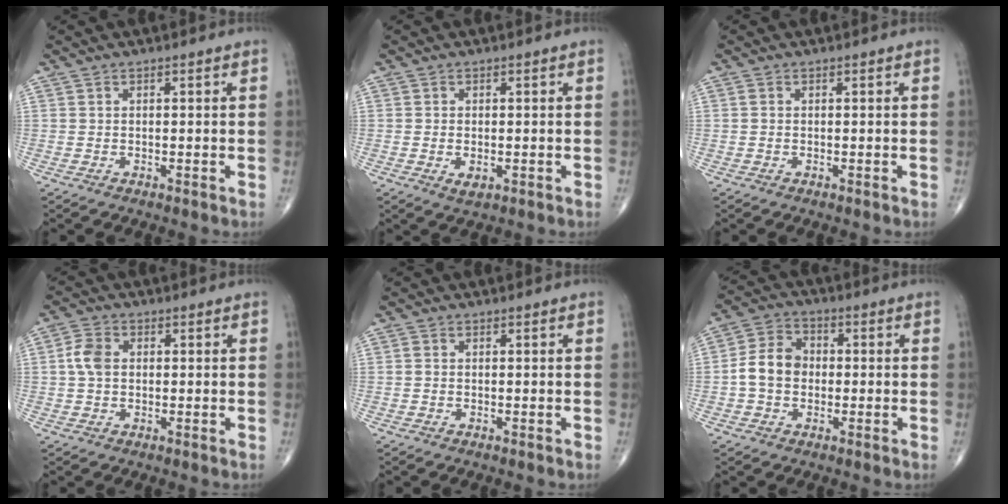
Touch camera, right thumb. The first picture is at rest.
{"total": 2.3, "force": [-0.5, 1.3, 1.8], "torque": [-0.031, -0.003, -0.007]}
{"total": 0.6, "force": [0.0, 0.4, 0.4], "torque": [-0.010, -0.001, 0.001]}
{"total": 4.4, "force": [0.4, 3.1, 3.1], "torque": [-0.065, 0.009, 0.001]}
{"total": 0.7, "force": [-0.1, 0.5, 0.5], "torque": [-0.010, 0.000, -0.002]}
{"total": 7.9, "force": [-0.7, 6.1, 4.9], "torque": [-0.082, 0.026, -0.024]}